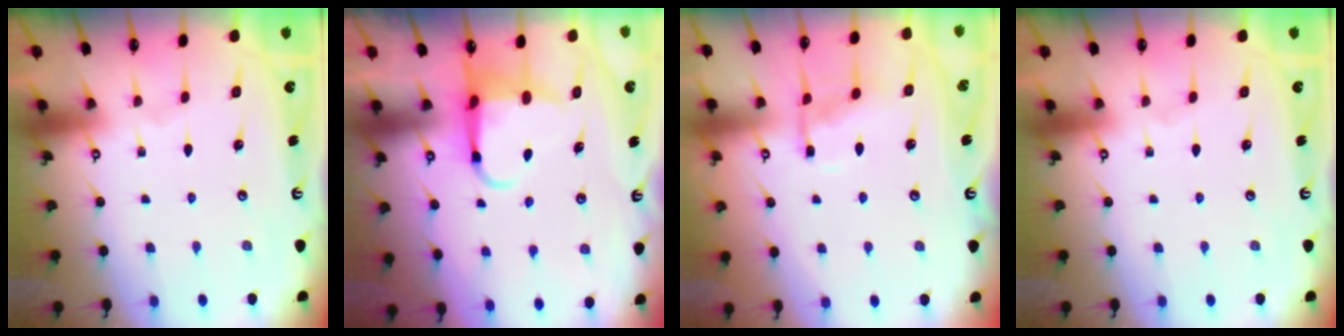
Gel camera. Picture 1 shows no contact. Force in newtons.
{"total": 4.8, "press": 4.7, "slide": 1.1}
{"total": 7.6, "press": 7.6, "slide": 0.3}
{"total": 0.0}